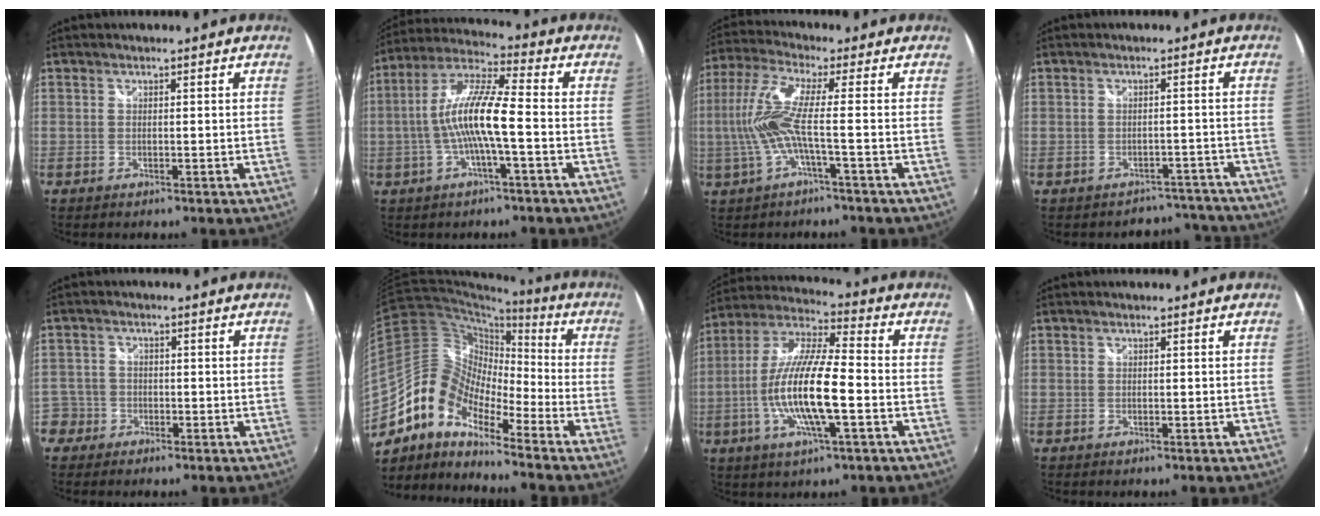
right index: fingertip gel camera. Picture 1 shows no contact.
{"total": 11.7, "force": [-2.0, 1.2, 11.5], "torque": [-0.225, 0.010, -0.039]}
{"total": 9.3, "force": [-1.7, -0.5, 9.2], "torque": [-0.187, -0.006, -0.026]}
{"total": 7.3, "force": [-6.5, 3.3, -0.3], "torque": [0.018, 0.034, -0.068]}
{"total": 5.3, "force": [-2.7, 4.5, 0.4], "torque": [-0.017, 0.025, -0.053]}
{"total": 14.1, "force": [-9.0, 7.0, 8.3], "torque": [-0.143, 0.010, -0.195]}
{"total": 16.3, "force": [-3.8, 3.0, 15.5], "torque": [-0.302, -0.008, -0.074]}
{"total": 0.0}